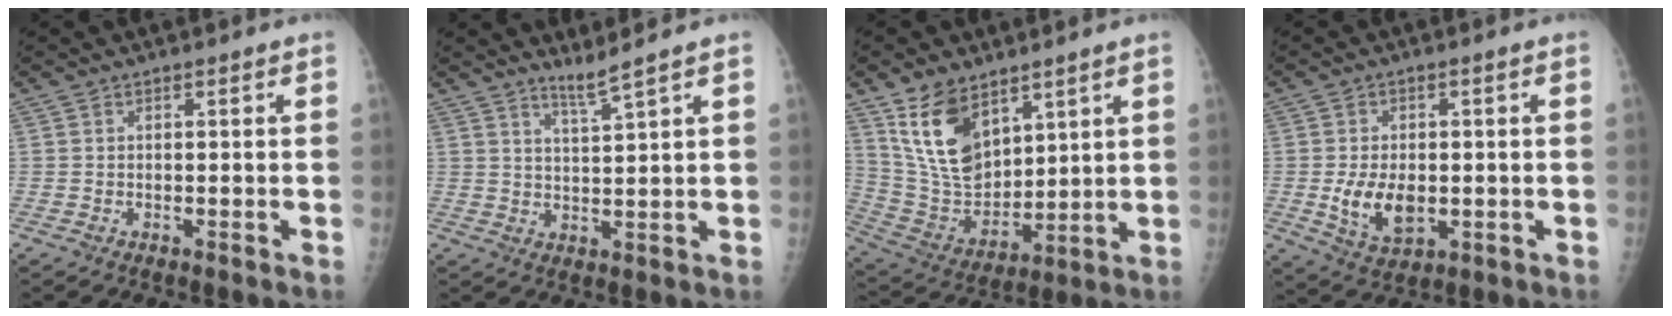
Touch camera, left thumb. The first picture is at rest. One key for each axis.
{"total": 3.0, "fx": 2.7, "fy": -1.1, "fz": 0.9, "tx": -0.022, "ty": -0.033, "tz": 0.058}
{"total": 14.8, "fx": 8.7, "fy": 8.6, "fz": 8.4, "tx": -0.116, "ty": -0.050, "tz": 0.188}
{"total": 8.3, "fx": -1.0, "fy": 5.1, "fz": 6.5, "tx": -0.098, "ty": -0.010, "tz": -0.009}